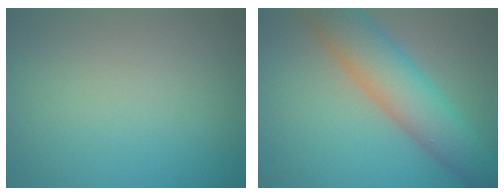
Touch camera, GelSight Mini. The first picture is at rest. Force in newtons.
{"total": 7.6, "press": 7.6, "slide": 0.3}